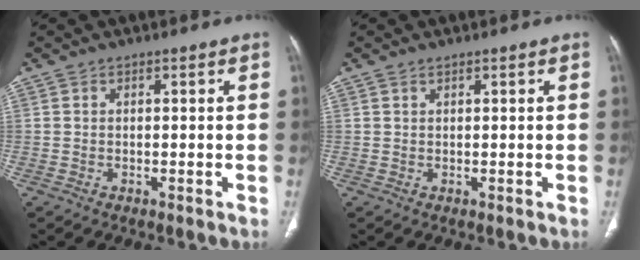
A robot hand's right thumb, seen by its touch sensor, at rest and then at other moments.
{"total": 0.5, "force": [0.5, 0.1, 0.2], "torque": [-0.009, -0.002, 0.010]}